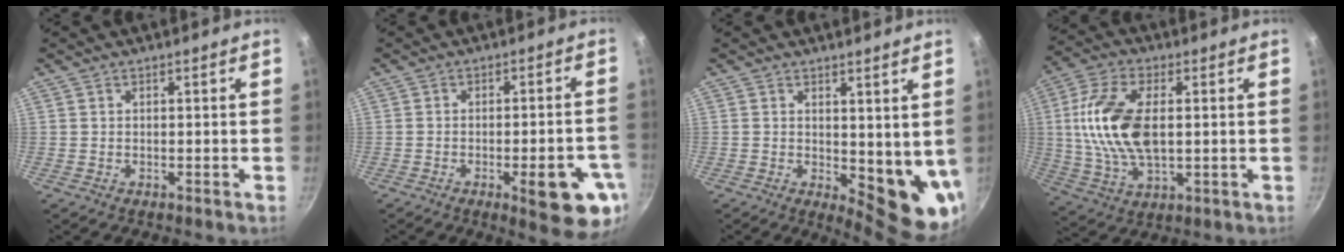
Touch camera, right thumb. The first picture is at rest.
{"total": 12.5, "force": [-4.6, 3.7, 11.0], "torque": [-0.116, 0.014, -0.056]}
{"total": 9.5, "force": [1.8, 4.5, 8.1], "torque": [-0.082, -0.027, 0.033]}
{"total": 15.5, "force": [1.6, 8.2, 13.1], "torque": [-0.252, 0.003, 0.028]}